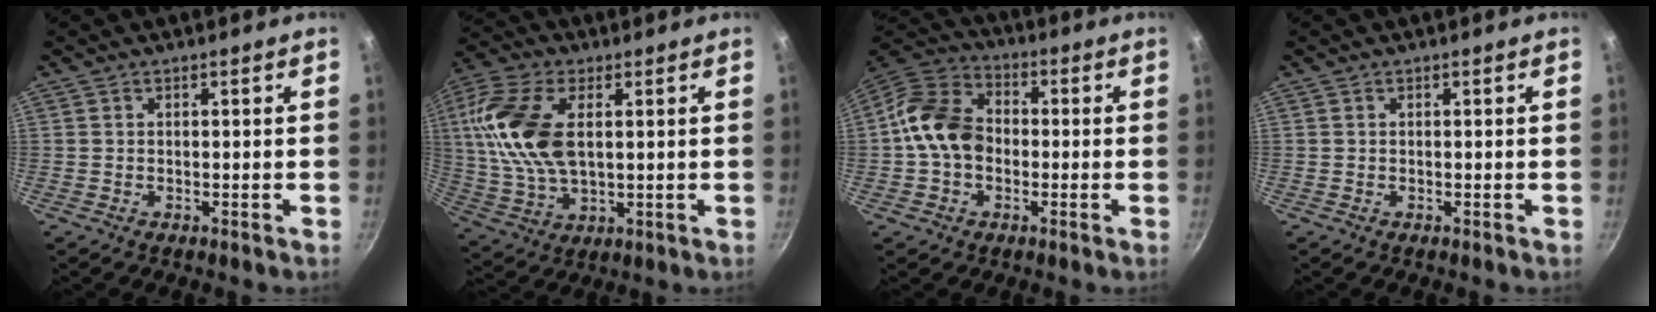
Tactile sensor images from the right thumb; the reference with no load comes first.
{"total": 16.5, "force": [3.2, 9.1, 13.4], "torque": [-0.264, -0.001, 0.059]}
{"total": 11.9, "force": [-1.1, 9.1, 7.6], "torque": [-0.110, 0.032, -0.041]}
{"total": 0.0}